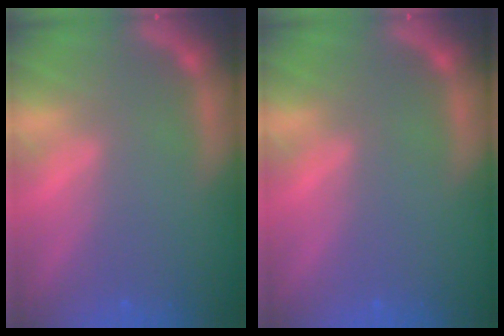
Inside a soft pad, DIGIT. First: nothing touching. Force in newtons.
{"total": 0.0}